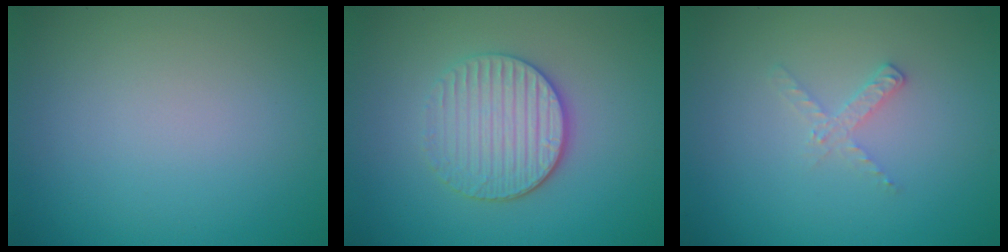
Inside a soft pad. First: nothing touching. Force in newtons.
{"total": 4.0, "press": 3.4, "slide": 2.0}
{"total": 1.4, "press": 1.4, "slide": 0.1}